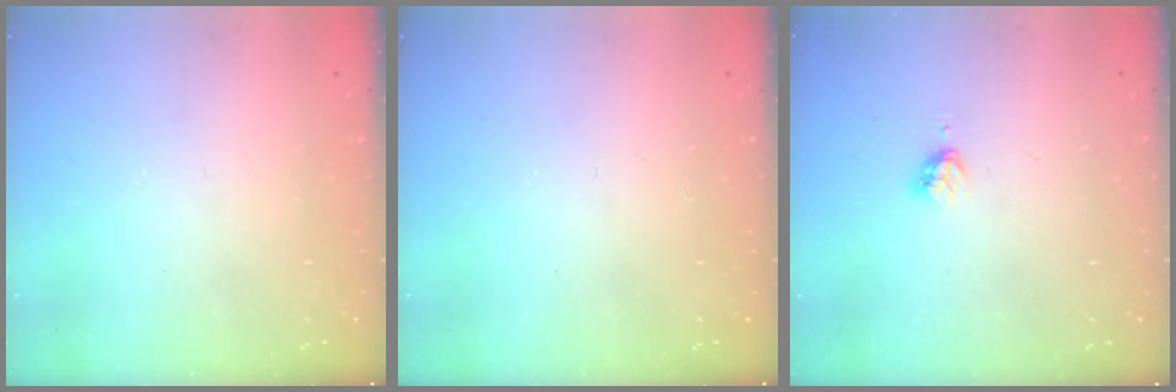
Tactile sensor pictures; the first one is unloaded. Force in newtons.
{"total": 0.0}
{"total": 2.9, "press": 2.8, "slide": 0.4}